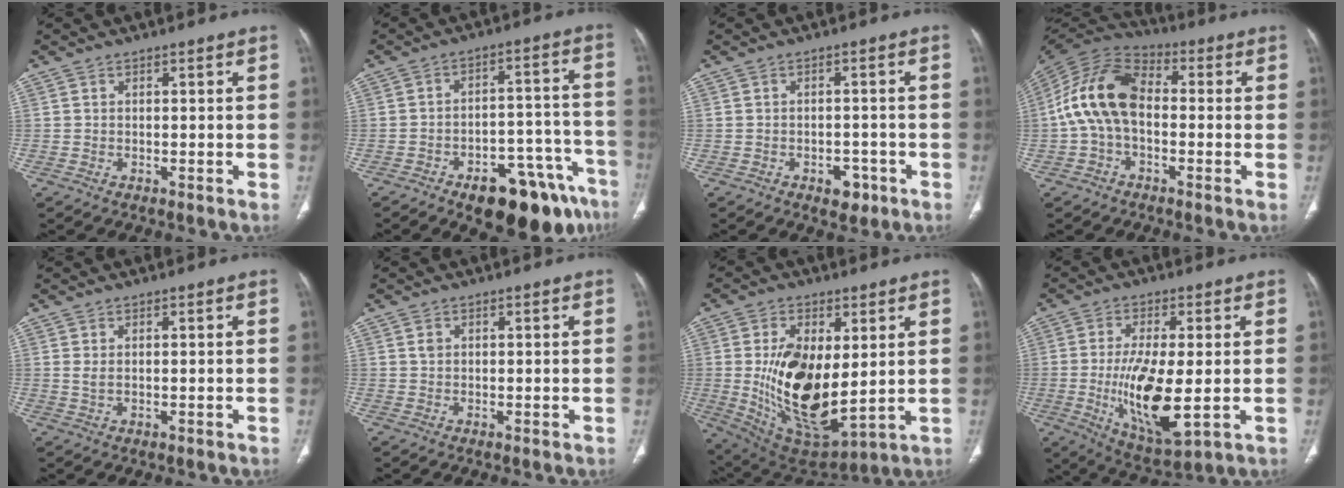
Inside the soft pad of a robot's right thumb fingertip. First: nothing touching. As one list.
[{"total": 17.6, "force": [-11.5, 7.3, 11.1], "torque": [-0.078, 0.090, -0.156]}, {"total": 3.8, "force": [-2.1, 2.5, 2.1], "torque": [-0.012, 0.010, -0.022]}, {"total": 13.6, "force": [-0.6, 8.7, 10.4], "torque": [-0.196, 0.034, -0.024]}, {"total": 1.3, "force": [0.4, 0.6, 1.2], "torque": [-0.029, 0.000, 0.013]}, {"total": 1.0, "force": [0.4, 0.8, 0.6], "torque": [-0.010, 0.001, 0.007]}, {"total": 19.9, "force": [1.3, 10.0, 17.1], "torque": [-0.297, -0.032, 0.045]}, {"total": 14.6, "force": [-2.0, 5.1, 13.5], "torque": [-0.245, -0.022, -0.023]}]